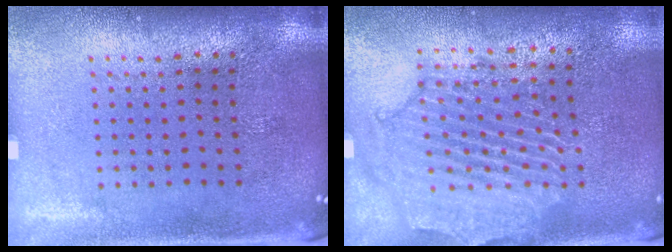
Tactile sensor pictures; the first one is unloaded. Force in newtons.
{"total": 2.3, "press": 2.1, "slide": 0.7}